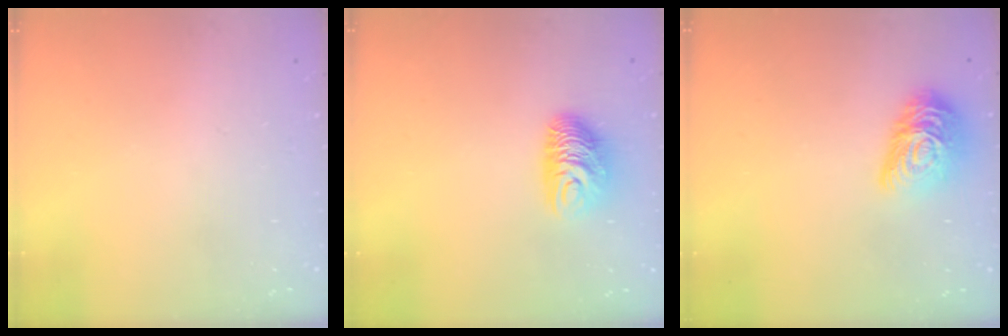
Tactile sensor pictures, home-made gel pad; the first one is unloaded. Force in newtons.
{"total": 9.6, "press": 9.6, "slide": 0.7}
{"total": 13.9, "press": 13.9, "slide": 0.7}